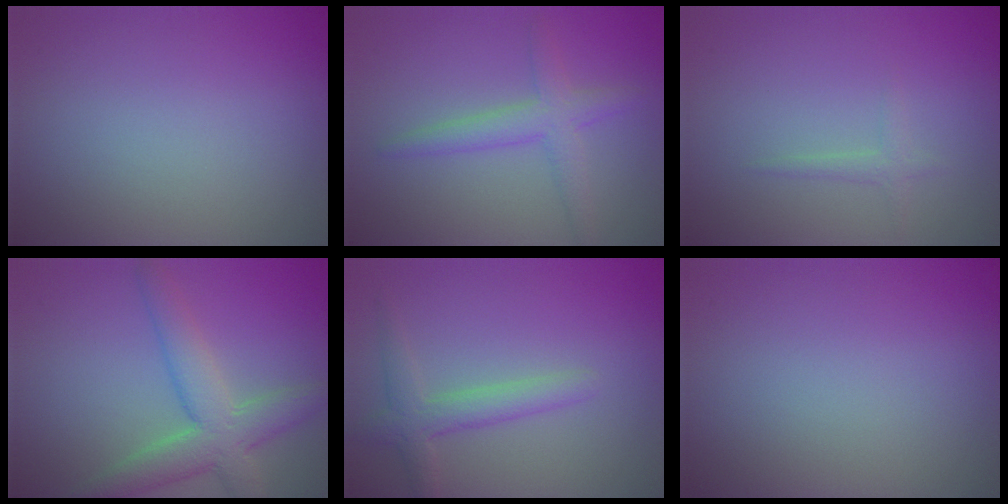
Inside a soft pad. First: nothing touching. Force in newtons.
{"total": 3.0, "press": 3.0, "slide": 0.1}
{"total": 1.0, "press": 1.0, "slide": 0.1}
{"total": 5.7, "press": 5.7, "slide": 0.4}
{"total": 2.8, "press": 2.8, "slide": 0.1}
{"total": 0.0}